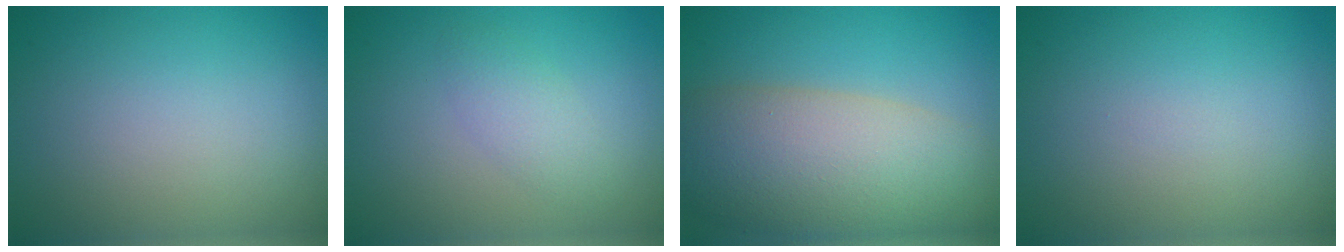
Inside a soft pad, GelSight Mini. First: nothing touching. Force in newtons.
{"total": 1.8, "press": 1.8, "slide": 0.0}
{"total": 10.1, "press": 10.1, "slide": 0.9}
{"total": 0.0}